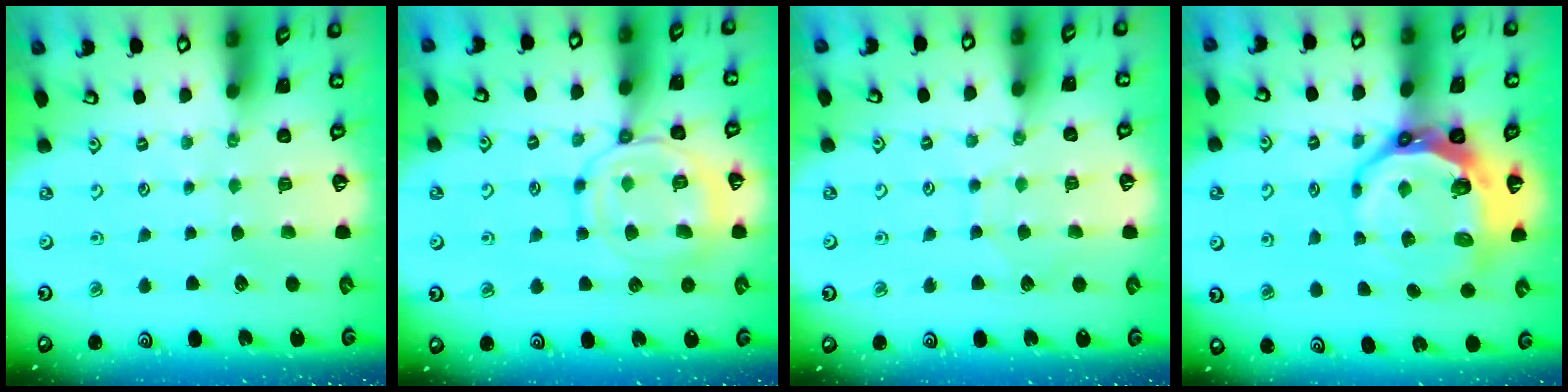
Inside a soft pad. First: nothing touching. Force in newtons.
{"total": 13.7, "press": 13.7, "slide": 1.3}
{"total": 5.0, "press": 5.0, "slide": 0.5}
{"total": 12.3, "press": 11.6, "slide": 4.2}